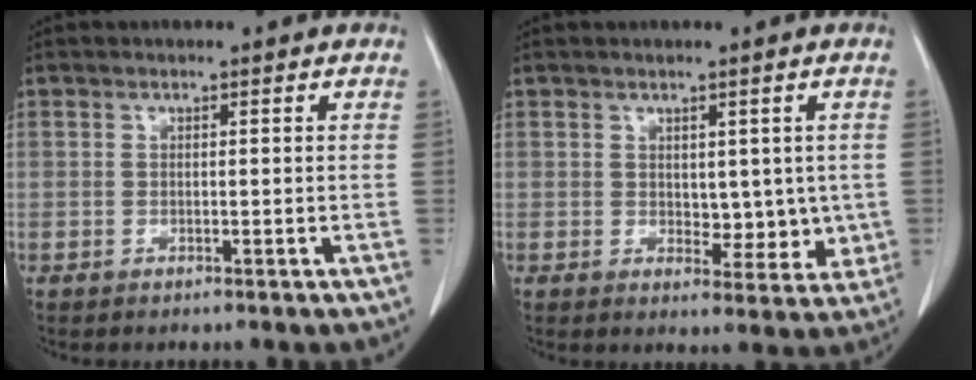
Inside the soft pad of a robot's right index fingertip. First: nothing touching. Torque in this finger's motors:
{"motor_torque": [0.03, 0.10, 0.04, 0.00]}